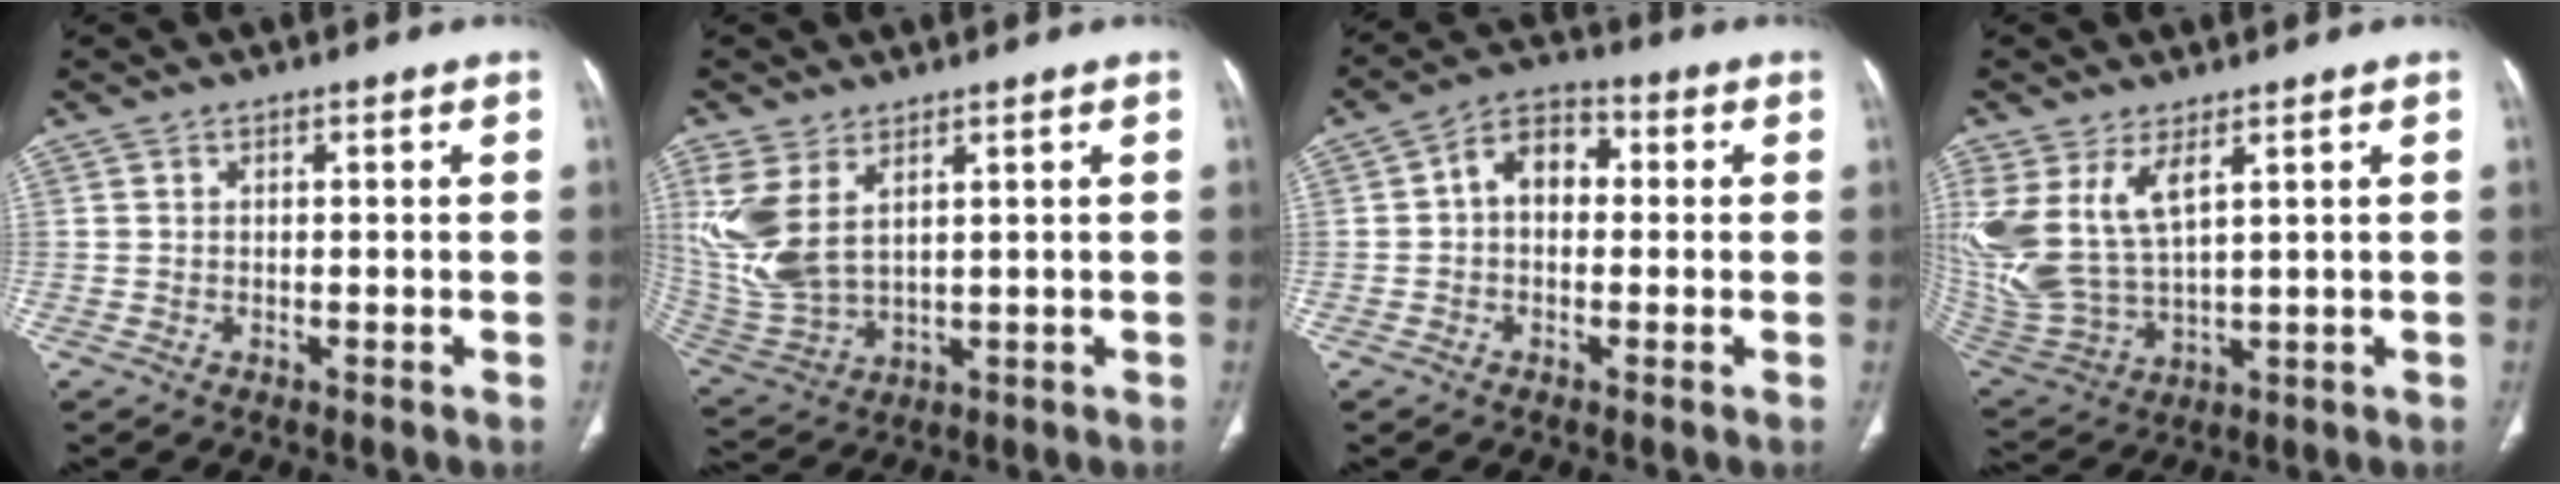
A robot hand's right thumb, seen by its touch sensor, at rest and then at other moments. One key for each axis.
{"total": 11.8, "fx": 4.6, "fy": 6.2, "fz": 8.9, "tx": -0.212, "ty": -0.015, "tz": 0.113}
{"total": 7.6, "fx": 0.5, "fy": 5.3, "fz": 5.4, "tx": -0.067, "ty": 0.026, "tz": -0.003}
{"total": 14.9, "fx": 5.7, "fy": 7.1, "fz": 11.7, "tx": -0.263, "ty": -0.027, "tz": 0.135}